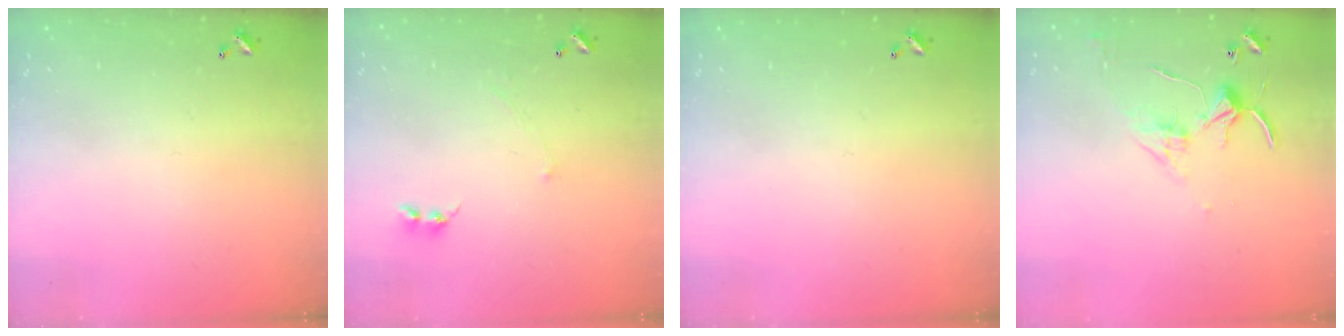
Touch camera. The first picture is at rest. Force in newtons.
{"total": 0.6, "press": 0.3, "slide": 0.5}
{"total": 0.0}
{"total": 4.2, "press": 4.1, "slide": 0.5}